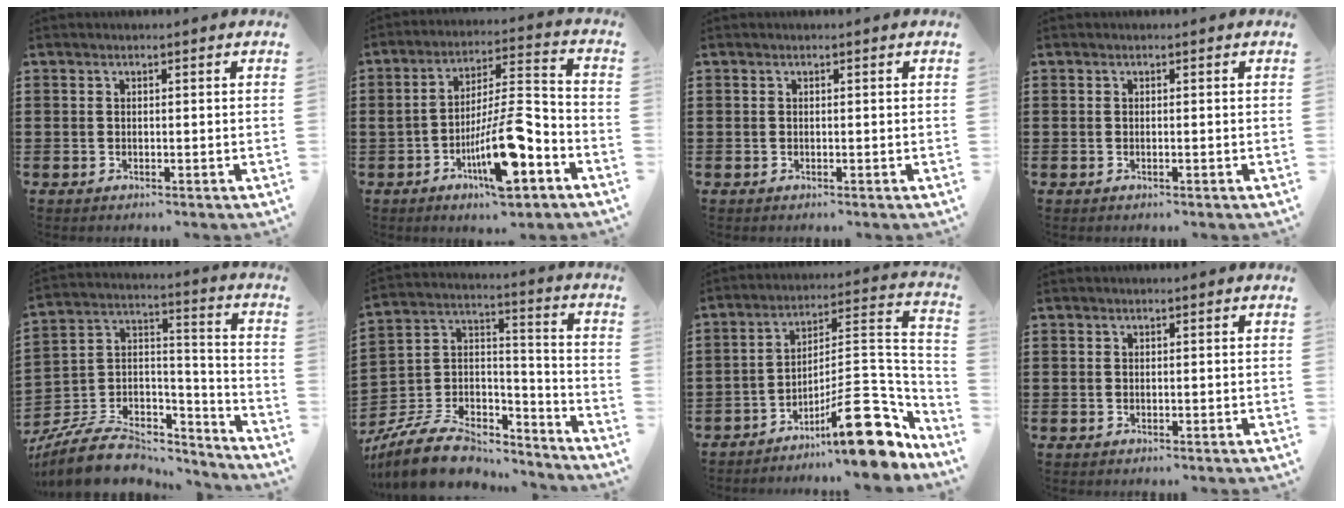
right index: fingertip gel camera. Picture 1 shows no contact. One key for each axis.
{"total": 13.0, "fx": -6.0, "fy": 3.1, "fz": 11.1, "tx": -0.194, "ty": 0.010, "tz": -0.108}
{"total": 0.0}
{"total": 0.0}
{"total": 8.8, "fx": -6.6, "fy": 4.5, "fz": 3.8, "tx": -0.088, "ty": 0.009, "tz": -0.125}
{"total": 10.6, "fx": -8.1, "fy": 4.6, "fz": 5.0, "tx": -0.116, "ty": 0.019, "tz": -0.156}
{"total": 17.1, "fx": -9.7, "fy": 4.9, "fz": 13.2, "tx": -0.161, "ty": 0.032, "tz": -0.157}
{"total": 0.0}